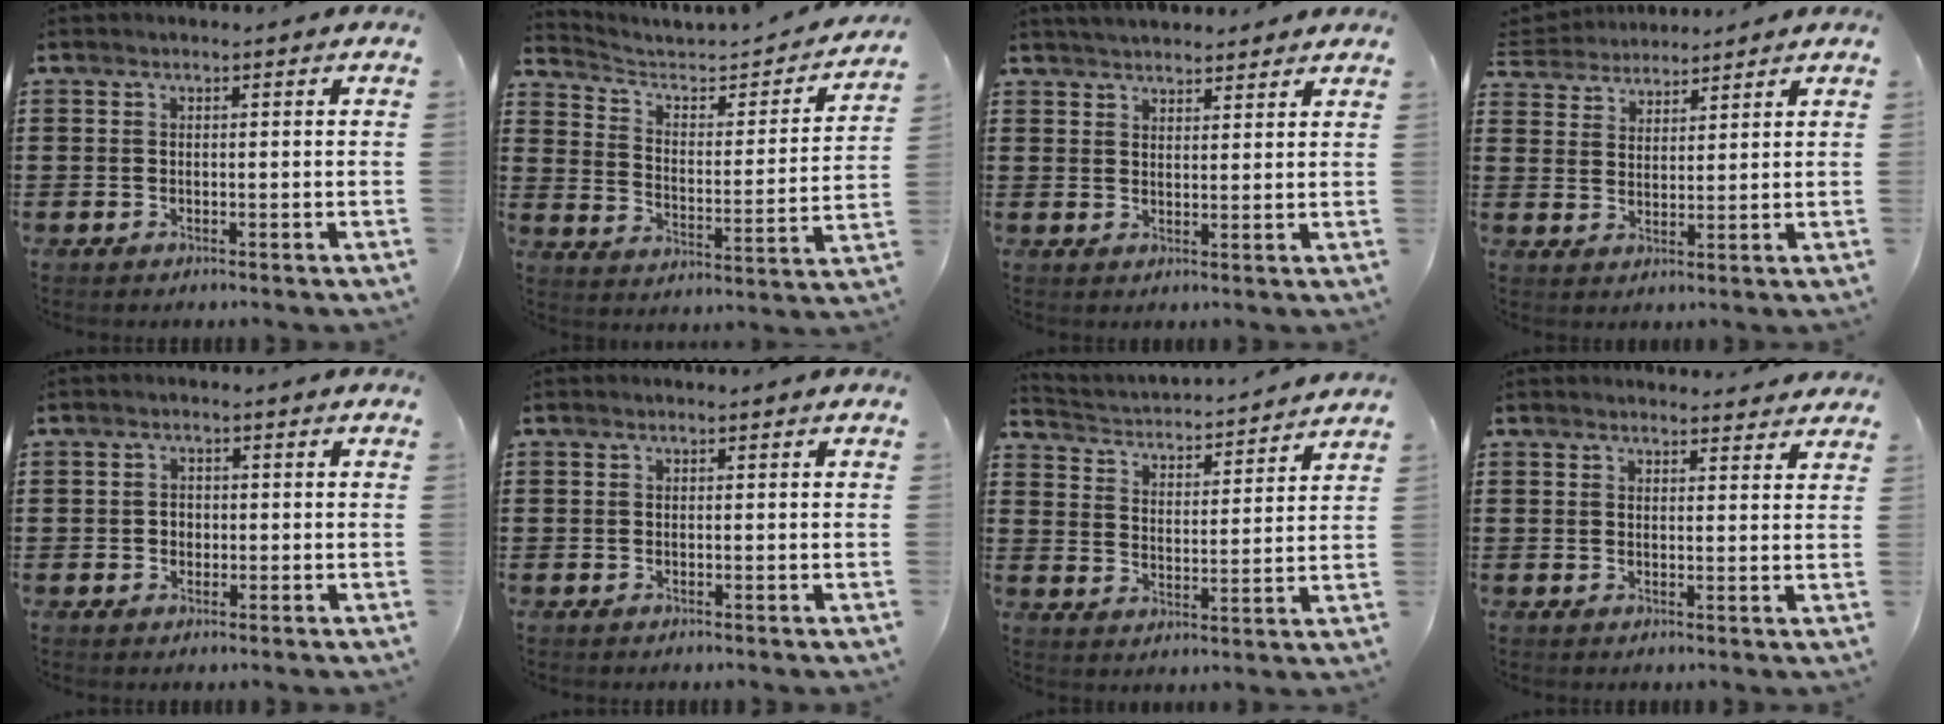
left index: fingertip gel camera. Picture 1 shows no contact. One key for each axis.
{"total": 3.3, "fx": 2.7, "fy": 1.4, "fz": 1.2, "tx": -0.045, "ty": -0.023, "tz": 0.037}
{"total": 3.0, "fx": 3.0, "fy": 0.2, "fz": 0.2, "tx": -0.011, "ty": -0.004, "tz": 0.057}
{"total": 3.7, "fx": 3.6, "fy": 1.1, "fz": -0.2, "tx": -0.015, "ty": -0.012, "tz": 0.065}
{"total": 1.7, "fx": -0.2, "fy": 1.5, "fz": 0.7, "tx": -0.018, "ty": 0.006, "tz": -0.006}
{"total": 0.0}
{"total": 2.6, "fx": 2.6, "fy": -0.1, "fz": -0.1, "tx": -0.019, "ty": -0.031, "tz": 0.035}
{"total": 2.3, "fx": 2.2, "fy": 0.1, "fz": 0.2, "tx": -0.002, "ty": -0.007, "tz": 0.042}